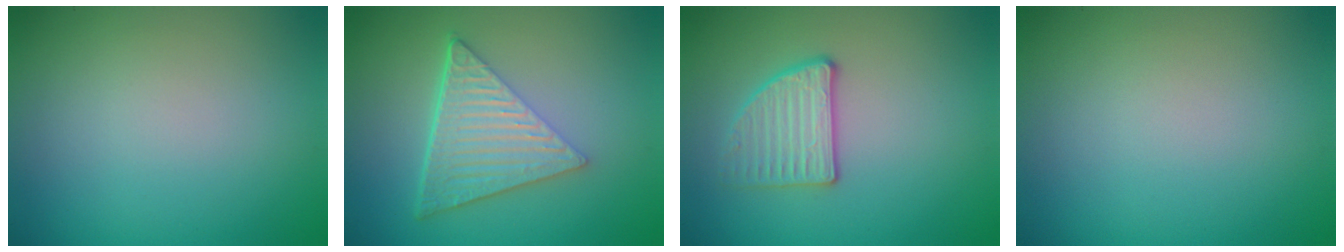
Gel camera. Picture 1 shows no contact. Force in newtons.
{"total": 6.7, "press": 4.4, "slide": 5.0}
{"total": 2.7, "press": 2.6, "slide": 0.8}
{"total": 0.0}